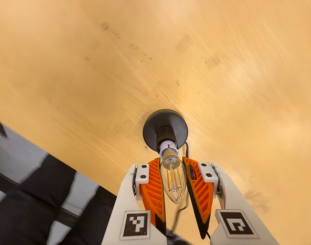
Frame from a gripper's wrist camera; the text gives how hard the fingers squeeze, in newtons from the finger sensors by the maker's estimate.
{"total": 13.2, "left": 12.6, "right": 13.9}